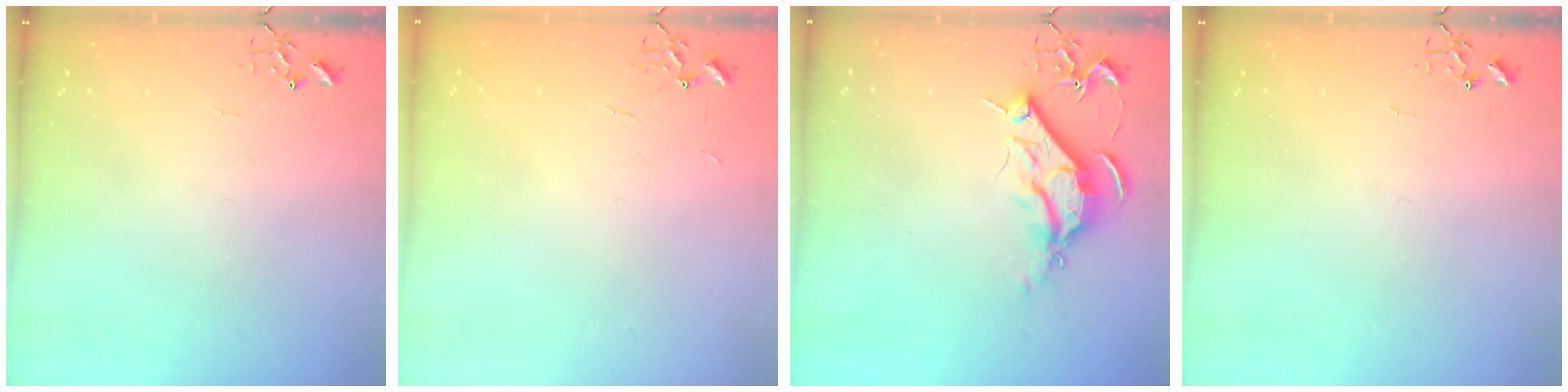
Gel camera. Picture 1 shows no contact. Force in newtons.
{"total": 1.8, "press": 1.8, "slide": 0.2}
{"total": 9.5, "press": 9.4, "slide": 1.0}
{"total": 0.0}